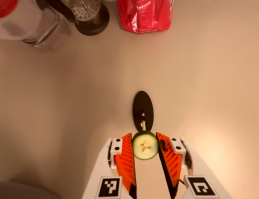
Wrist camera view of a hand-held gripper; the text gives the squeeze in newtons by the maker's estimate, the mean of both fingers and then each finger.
{"total": 9.0, "left": 8.7, "right": 9.3}